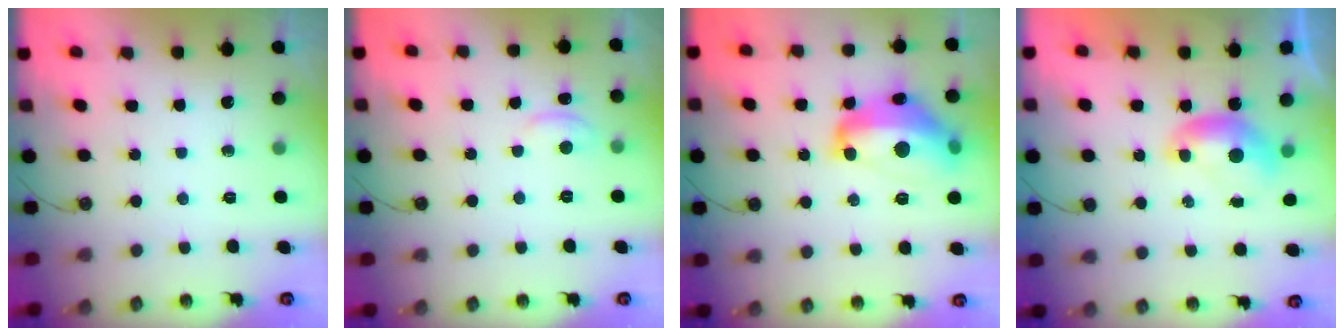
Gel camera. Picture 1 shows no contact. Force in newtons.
{"total": 2.1, "press": 2.1, "slide": 0.2}
{"total": 13.0, "press": 13.0, "slide": 1.0}
{"total": 0.0}